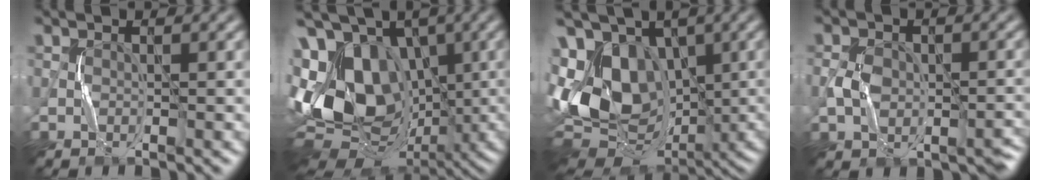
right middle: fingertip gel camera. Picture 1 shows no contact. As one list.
[{"total": 17.2, "force": [-0.2, 12.4, 11.9], "torque": [-0.216, 0.013, 0.004]}, {"total": 15.1, "force": [-0.1, 10.4, 10.9], "torque": [-0.205, 0.005, 0.012]}, {"total": 3.7, "force": [-1.0, 2.8, 2.1], "torque": [-0.035, -0.001, -0.017]}]